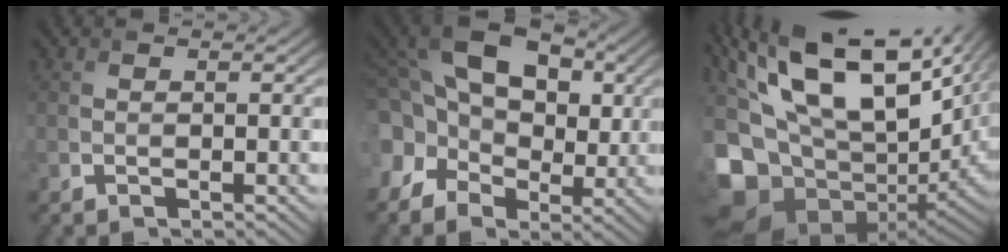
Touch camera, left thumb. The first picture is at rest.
{"total": 18.5, "force": [4.1, 14.0, 11.4], "torque": [-0.263, 0.026, 0.068]}
{"total": 19.0, "force": [6.0, 9.9, 15.1], "torque": [-0.323, -0.002, 0.131]}